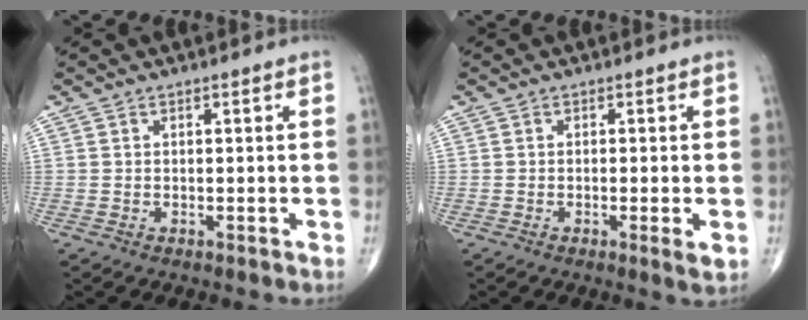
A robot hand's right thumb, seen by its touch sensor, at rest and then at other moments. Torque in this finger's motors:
{"motor_torque": [-0.49, -0.13, -0.11, -0.03, -0.01]}